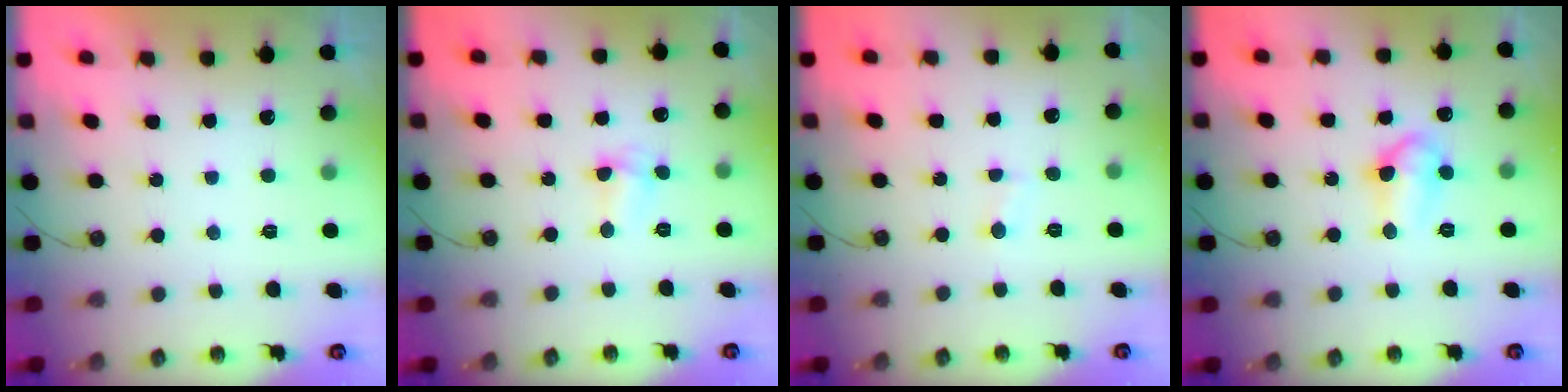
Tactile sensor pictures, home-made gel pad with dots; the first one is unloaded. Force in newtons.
{"total": 2.8, "press": 2.8, "slide": 0.5}
{"total": 1.7, "press": 1.6, "slide": 0.6}
{"total": 7.9, "press": 7.8, "slide": 0.9}